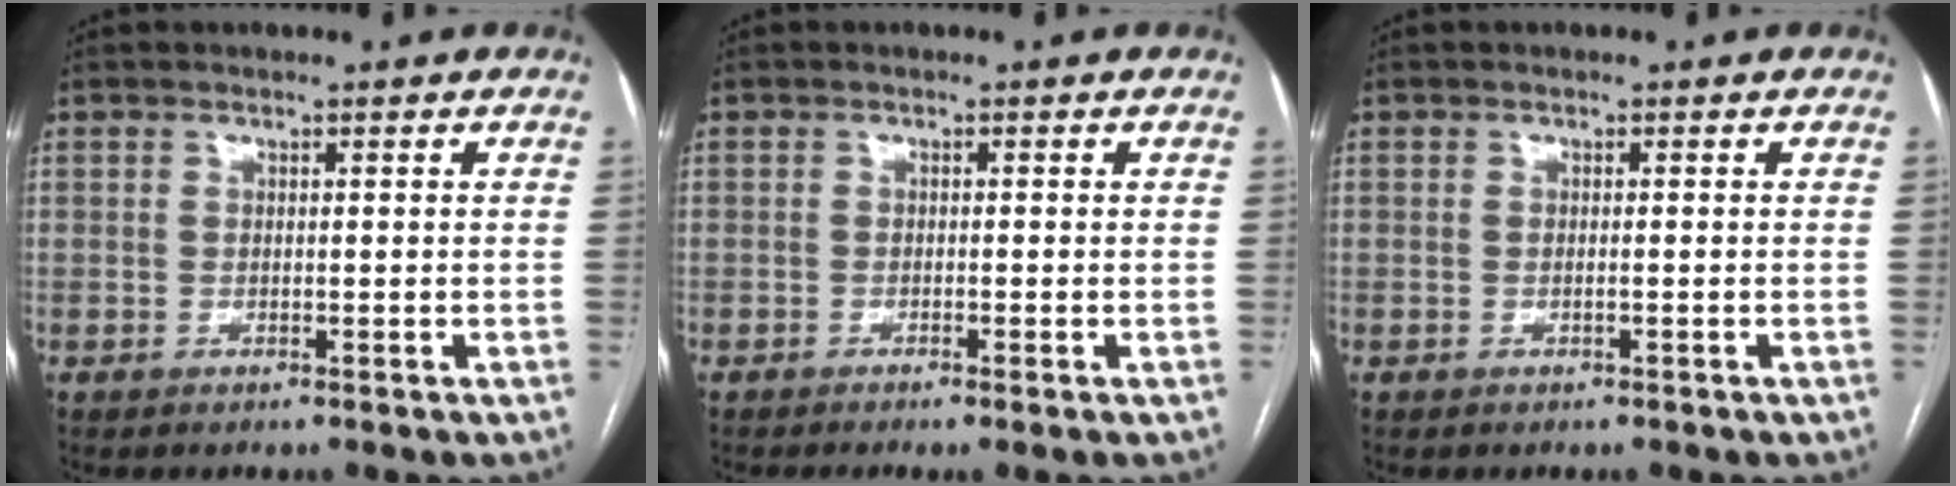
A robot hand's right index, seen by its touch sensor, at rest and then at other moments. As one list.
[{"total": 1.2, "force": [-0.7, -0.1, 0.9], "torque": [-0.019, -0.002, -0.011]}, {"total": 0.0}]